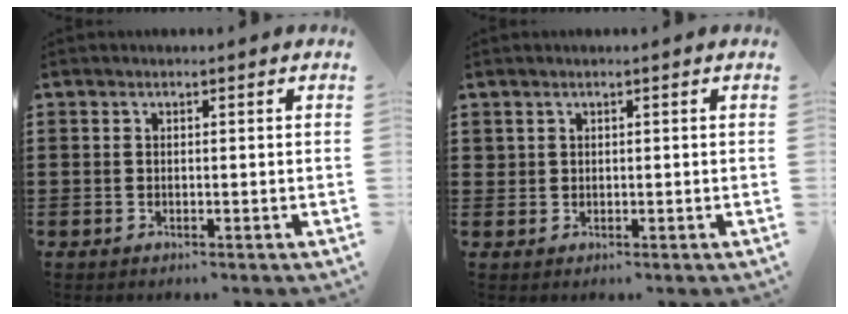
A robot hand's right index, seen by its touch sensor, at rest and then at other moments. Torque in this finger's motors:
{"motor_torque": [-0.23, 0.25, 0.00, -0.02]}